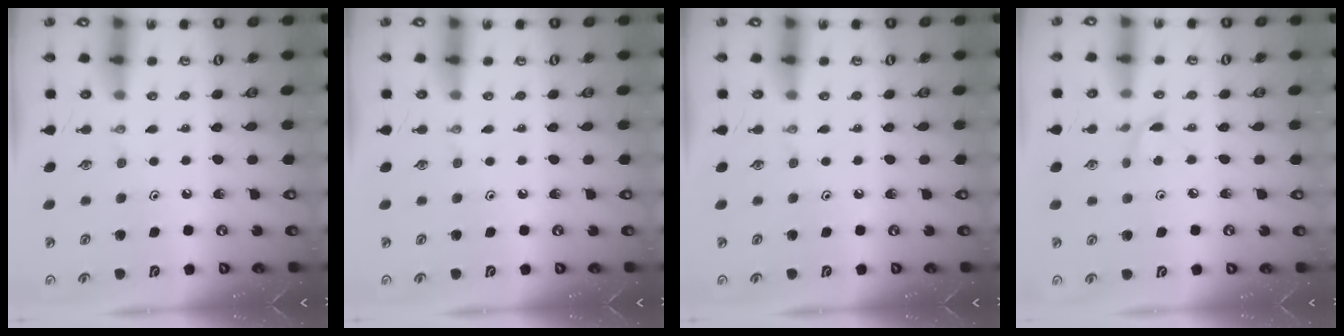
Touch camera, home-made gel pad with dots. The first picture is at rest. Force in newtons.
{"total": 0.0}
{"total": 0.0}
{"total": 3.7, "press": 3.7, "slide": 0.5}